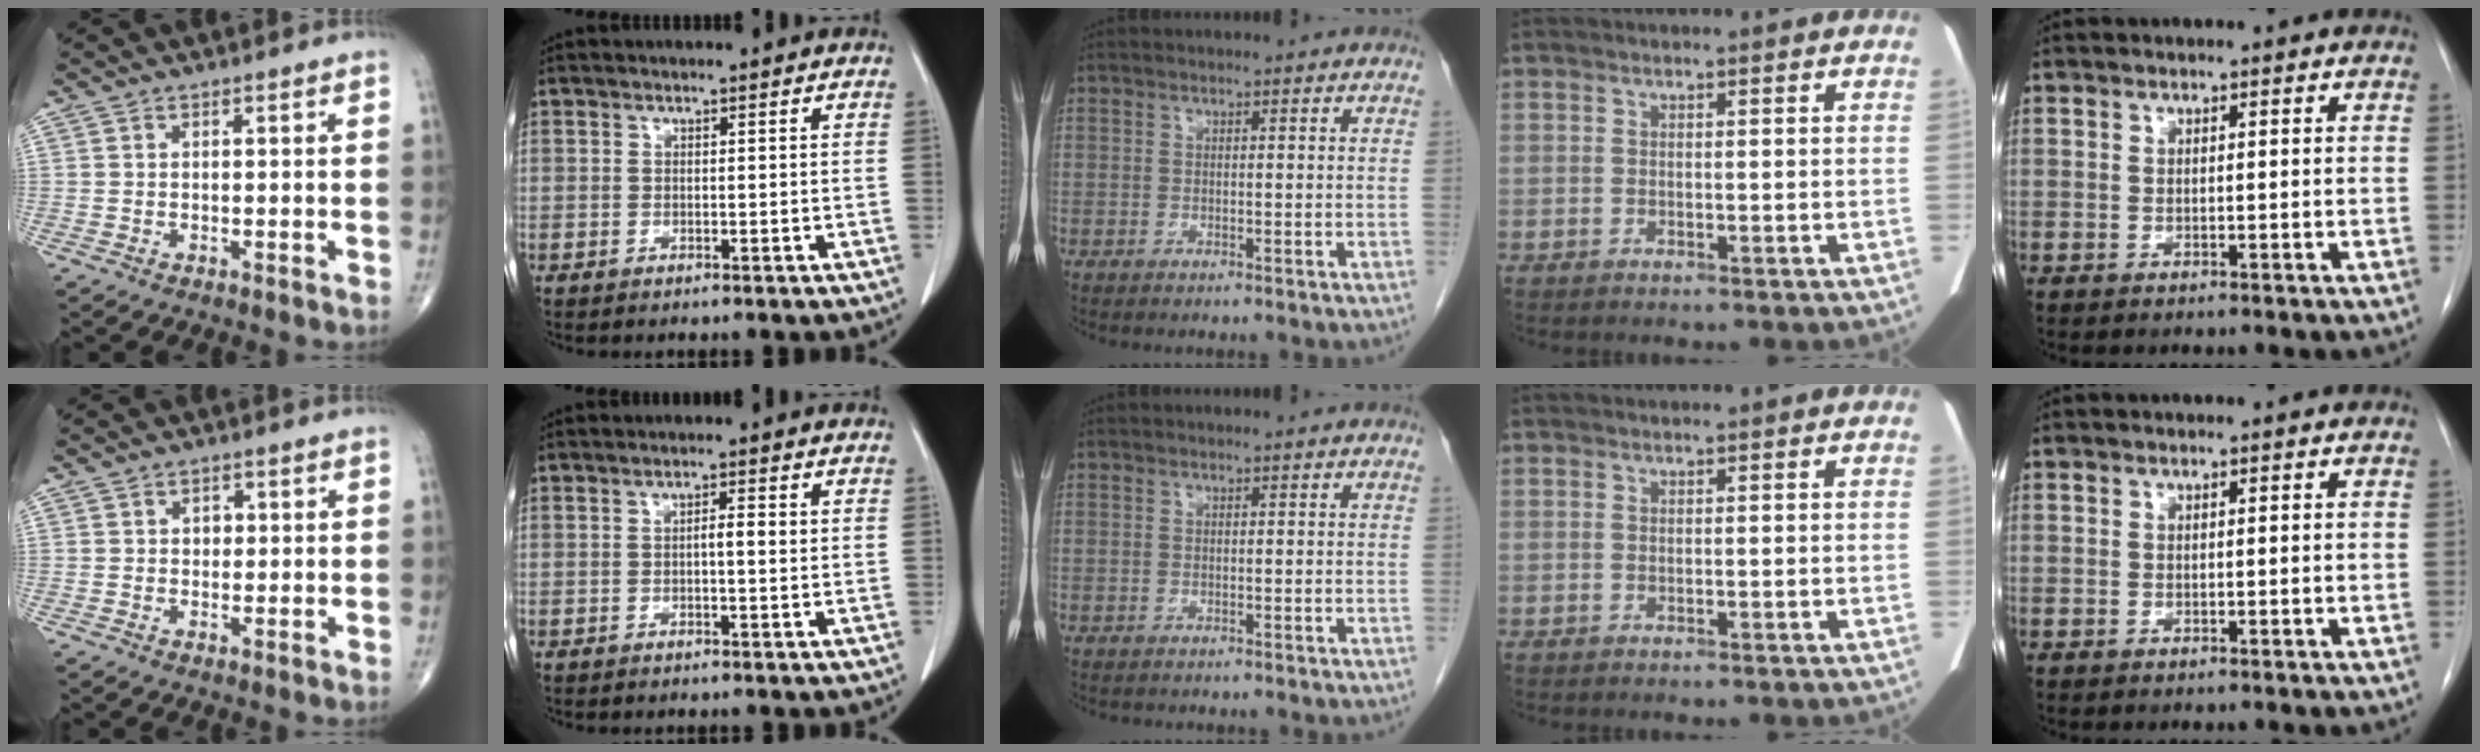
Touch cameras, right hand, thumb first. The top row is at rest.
{"thumb": {"total": 2.0, "force": [0.4, 1.6, 1.1], "torque": [-0.005, 0.001, 0.005]}, "index": {"total": 2.3, "force": [0.1, 0.3, 2.2], "torque": [-0.037, 0.003, 0.001]}, "middle": {"total": 0.6, "force": [-0.6, 0.3, 0.1], "torque": [-0.009, 0.000, -0.009]}}